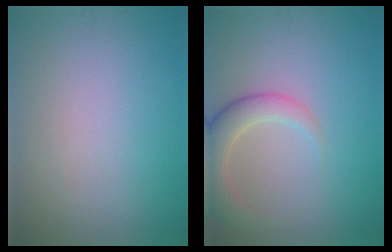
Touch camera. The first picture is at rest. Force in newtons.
{"total": 4.1, "press": 4.0, "slide": 0.6}